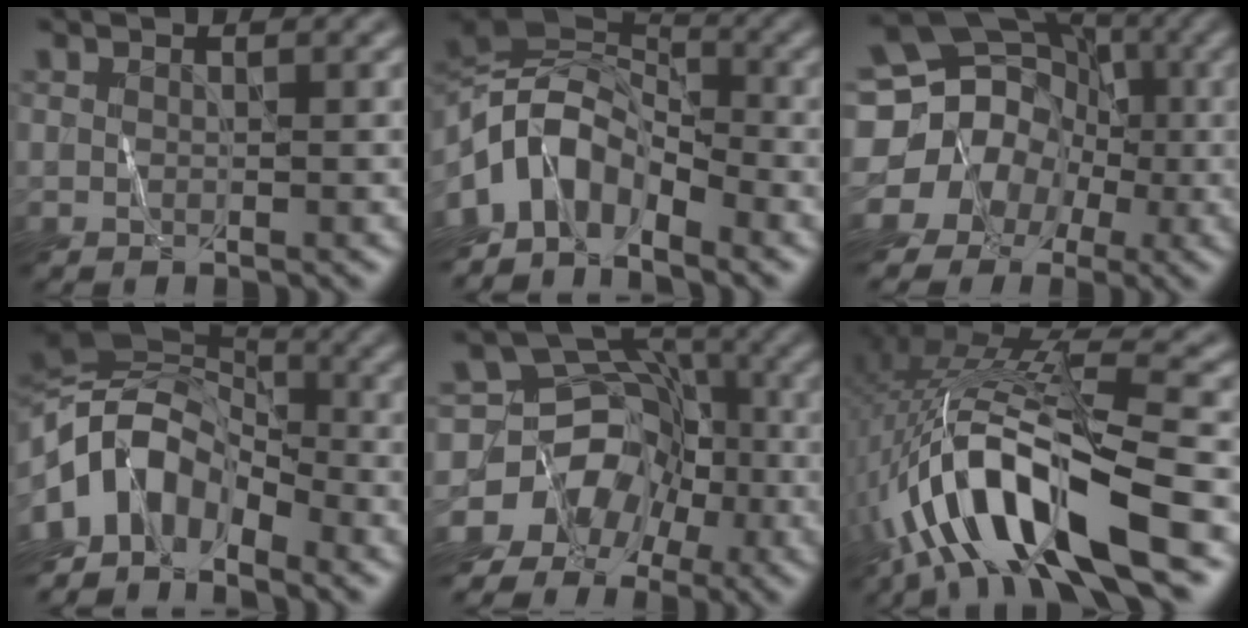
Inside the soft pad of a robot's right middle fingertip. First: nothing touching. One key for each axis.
{"total": 7.6, "fx": -4.7, "fy": 3.9, "fz": 4.5, "tx": -0.074, "ty": 0.015, "tz": -0.101}
{"total": 14.0, "fx": -2.9, "fy": 13.2, "fz": 3.5, "tx": -0.091, "ty": 0.020, "tz": -0.080}
{"total": 8.1, "fx": -4.5, "fy": 4.7, "fz": 4.8, "tx": -0.080, "ty": 0.016, "tz": -0.099}
{"total": 7.9, "fx": -4.4, "fy": 6.4, "fz": 1.2, "tx": -0.001, "ty": 0.010, "tz": -0.091}
{"total": 12.1, "fx": -4.4, "fy": 3.1, "fz": 10.8, "tx": -0.220, "ty": 0.017, "tz": -0.071}